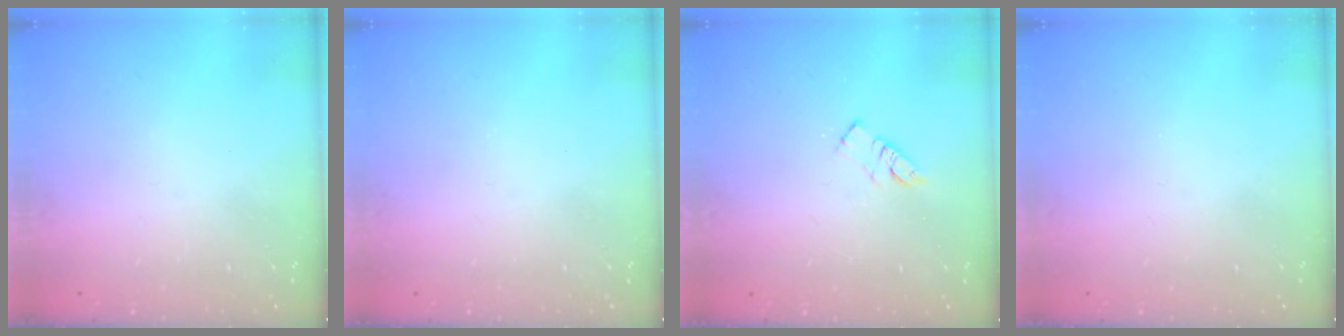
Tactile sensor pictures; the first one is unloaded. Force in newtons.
{"total": 0.0}
{"total": 5.8, "press": 5.8, "slide": 0.1}
{"total": 0.0}